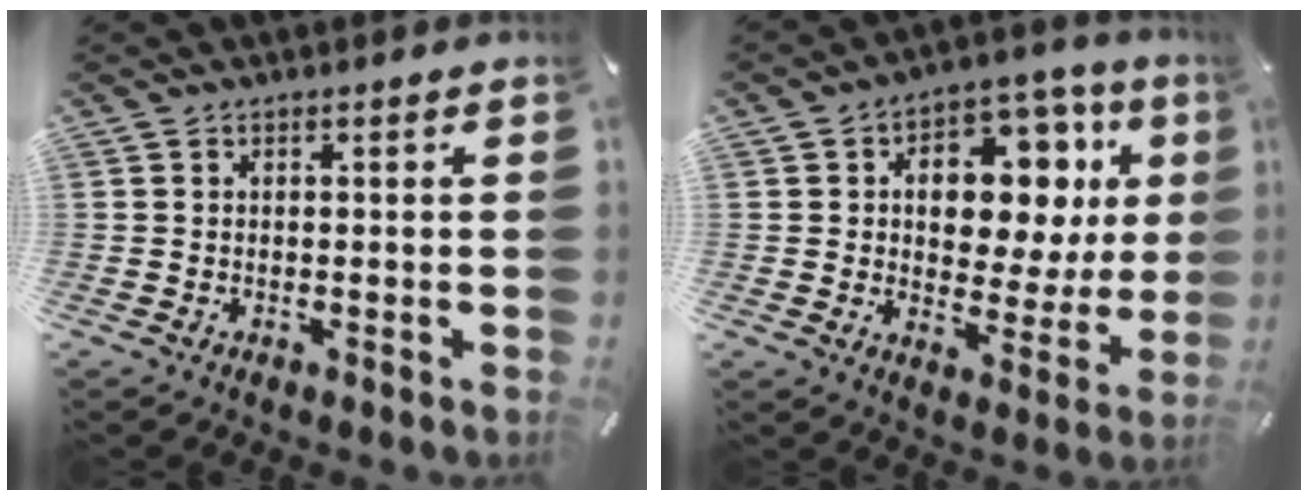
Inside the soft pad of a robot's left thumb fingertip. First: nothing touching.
{"total": 15.3, "force": [5.1, 10.1, 10.2], "torque": [-0.136, -0.035, 0.091]}